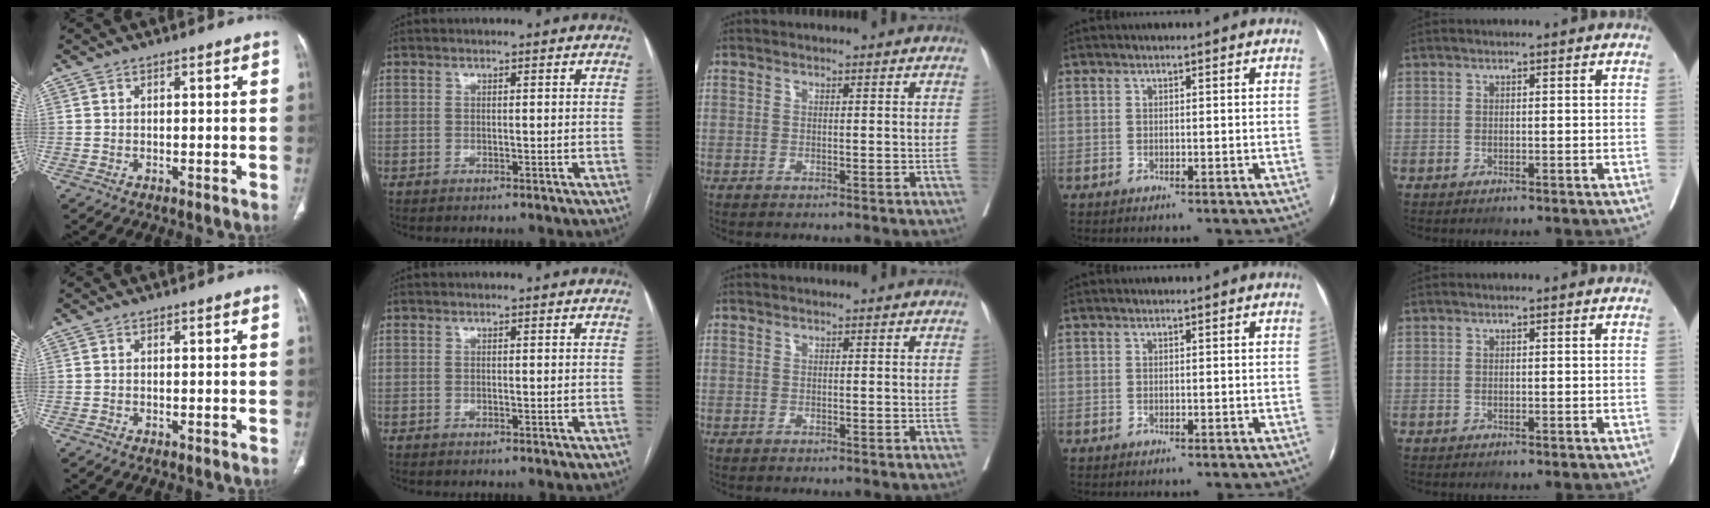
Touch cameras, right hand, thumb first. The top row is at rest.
{}